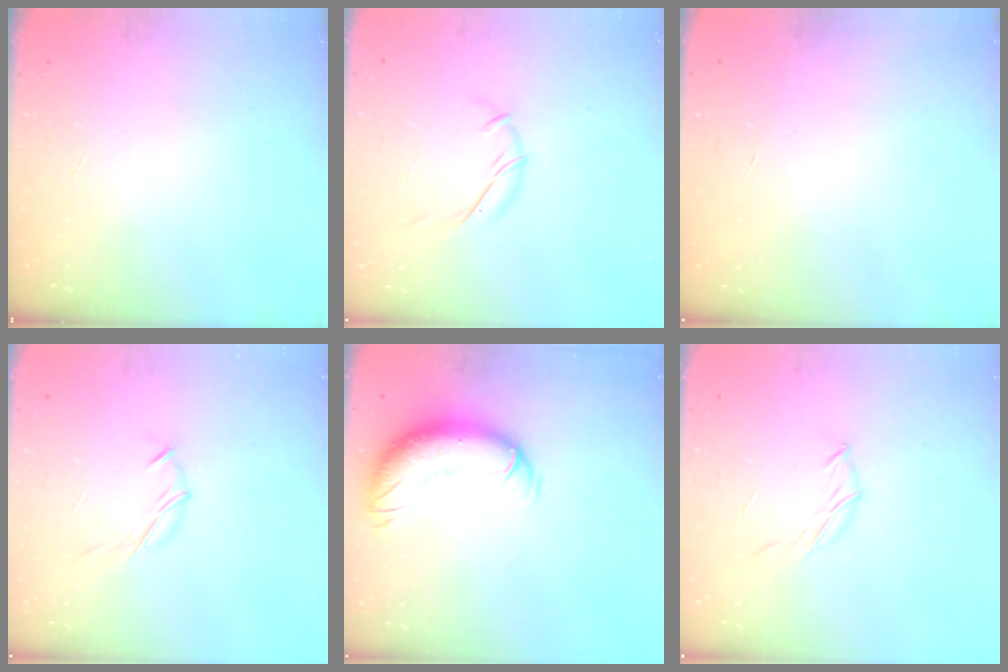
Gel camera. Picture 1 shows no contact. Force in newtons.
{"total": 7.7, "press": 7.6, "slide": 0.8}
{"total": 0.6, "press": 0.5, "slide": 0.2}
{"total": 7.1, "press": 7.0, "slide": 1.5}
{"total": 13.0, "press": 12.6, "slide": 3.4}
{"total": 4.7, "press": 4.6, "slide": 0.9}